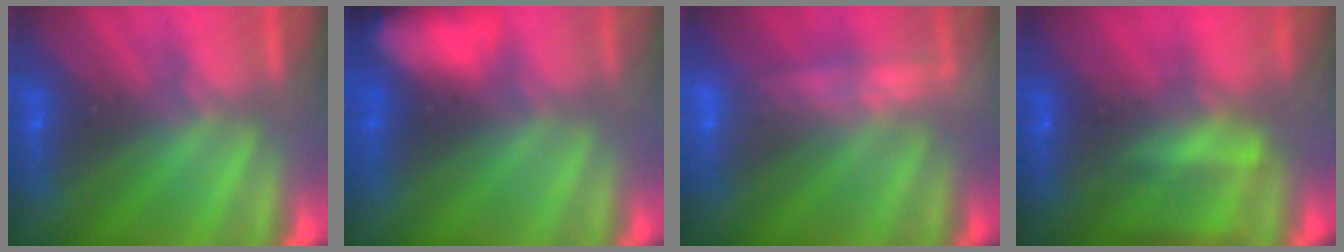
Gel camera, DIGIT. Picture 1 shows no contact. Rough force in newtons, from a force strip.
{"total": 8.3}
{"total": 2.3}
{"total": 5.7}